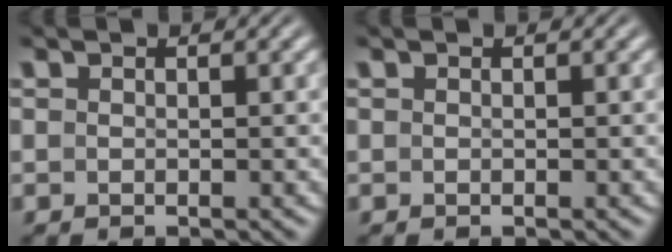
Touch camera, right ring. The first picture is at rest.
{"total": 0.0}